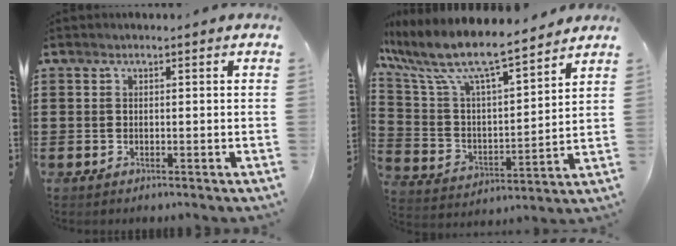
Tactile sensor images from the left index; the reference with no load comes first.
{"total": 8.8, "force": [7.3, 1.4, 4.6], "torque": [-0.123, -0.053, 0.121]}